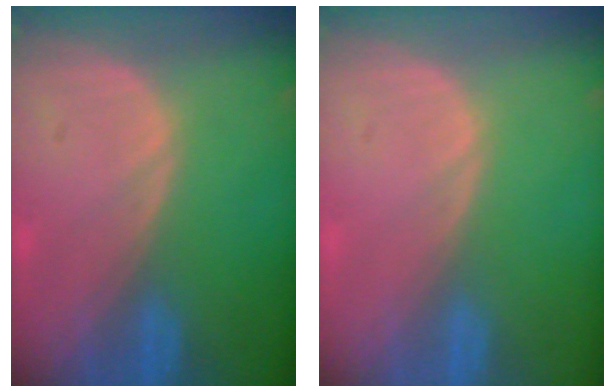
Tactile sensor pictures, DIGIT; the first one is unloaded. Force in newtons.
{"total": 0.0}